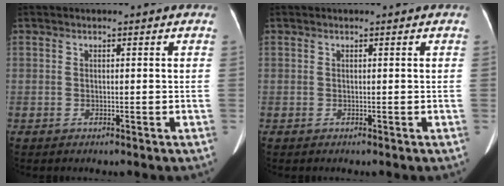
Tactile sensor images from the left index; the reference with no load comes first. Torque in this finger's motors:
{"motor_torque": [0.00, 0.00, 0.00, 0.00]}